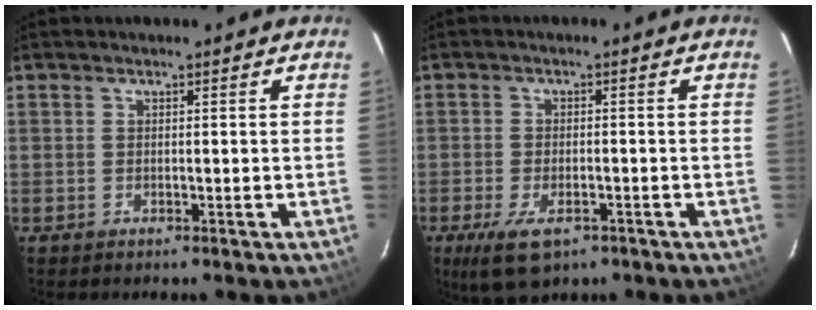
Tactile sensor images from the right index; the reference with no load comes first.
{"total": 8.4, "force": [-4.8, 3.9, 5.7], "torque": [-0.129, -0.023, -0.079]}